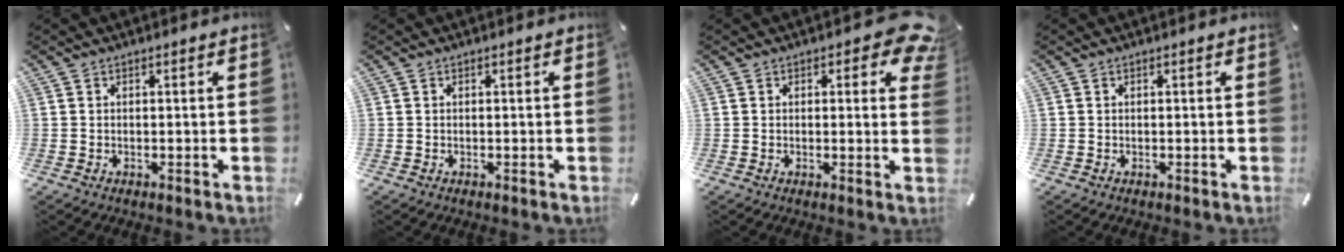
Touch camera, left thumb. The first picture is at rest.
{"total": 0.0}
{"total": 6.6, "force": [3.0, 3.3, 4.9], "torque": [-0.051, -0.012, 0.047]}
{"total": 0.0}